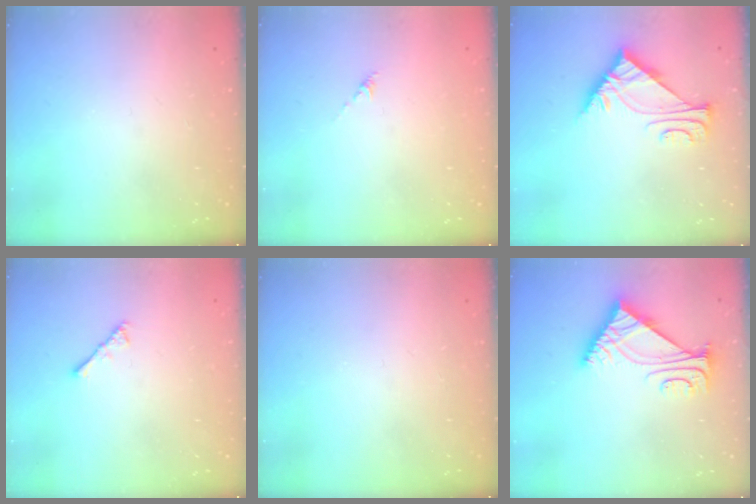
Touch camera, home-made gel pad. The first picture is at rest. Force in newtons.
{"total": 0.0}
{"total": 6.6, "press": 6.6, "slide": 0.2}
{"total": 2.7, "press": 2.7, "slide": 0.6}
{"total": 0.0}
{"total": 6.7, "press": 6.7, "slide": 0.6}